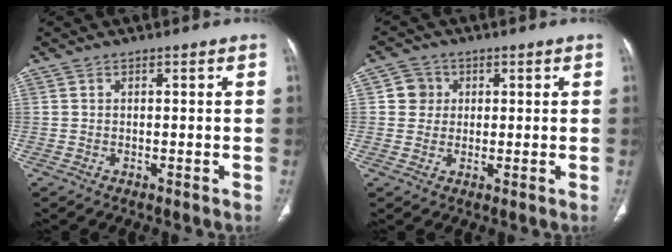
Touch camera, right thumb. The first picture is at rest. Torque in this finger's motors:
{"motor_torque": [0.23, 1.17, 0.21, -0.50, 0.04]}